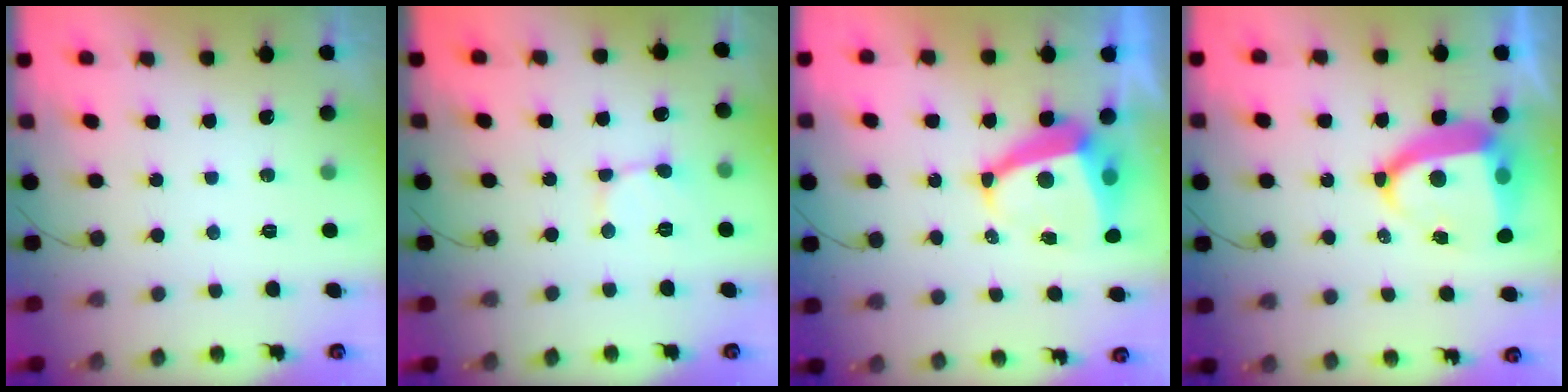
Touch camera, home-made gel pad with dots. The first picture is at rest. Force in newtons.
{"total": 2.9, "press": 2.9, "slide": 0.2}
{"total": 9.0, "press": 8.9, "slide": 1.1}
{"total": 11.4, "press": 11.2, "slide": 1.5}